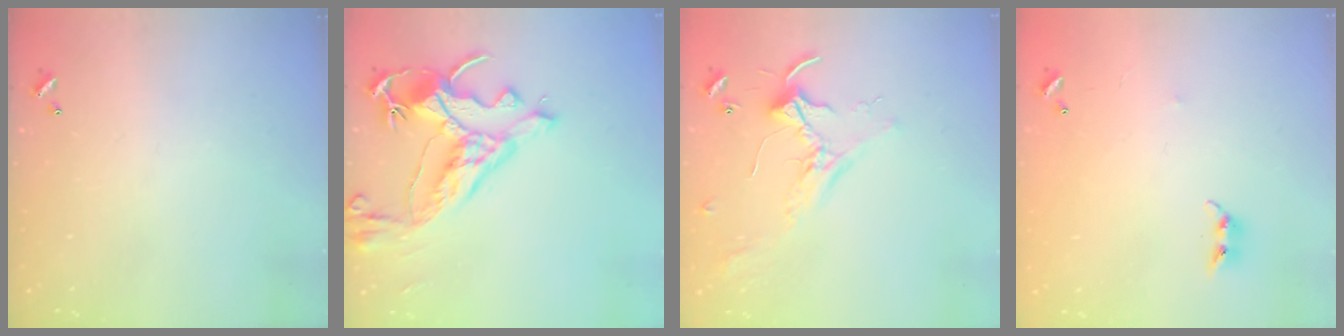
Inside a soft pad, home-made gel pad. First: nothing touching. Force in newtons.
{"total": 10.4, "press": 10.2, "slide": 2.1}
{"total": 2.1, "press": 2.1, "slide": 0.5}
{"total": 6.2, "press": 6.2, "slide": 0.2}